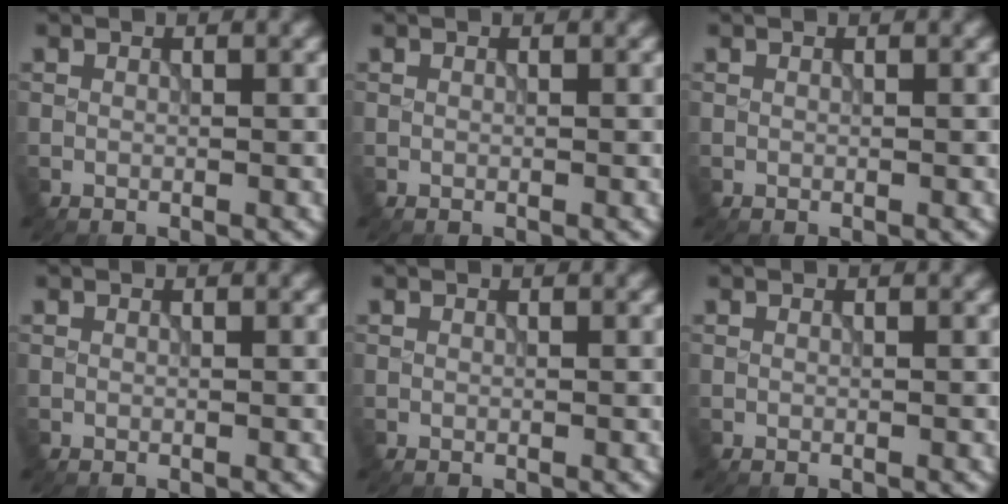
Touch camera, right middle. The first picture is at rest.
{"total": 0.0}
{"total": 0.0}
{"total": 0.0}
{"total": 0.0}
{"total": 0.0}